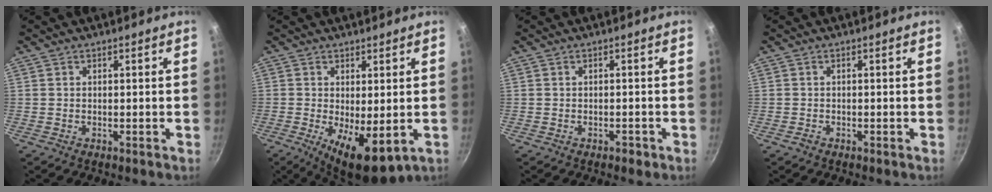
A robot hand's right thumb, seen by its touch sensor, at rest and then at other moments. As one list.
[{"total": 9.0, "force": [-1.3, 3.3, 8.2], "torque": [-0.119, -0.013, -0.008]}, {"total": 1.2, "force": [-0.8, 0.7, 0.7], "torque": [-0.008, 0.011, -0.004]}, {"total": 0.8, "force": [-0.5, 0.5, 0.2], "torque": [-0.006, 0.005, -0.008]}]